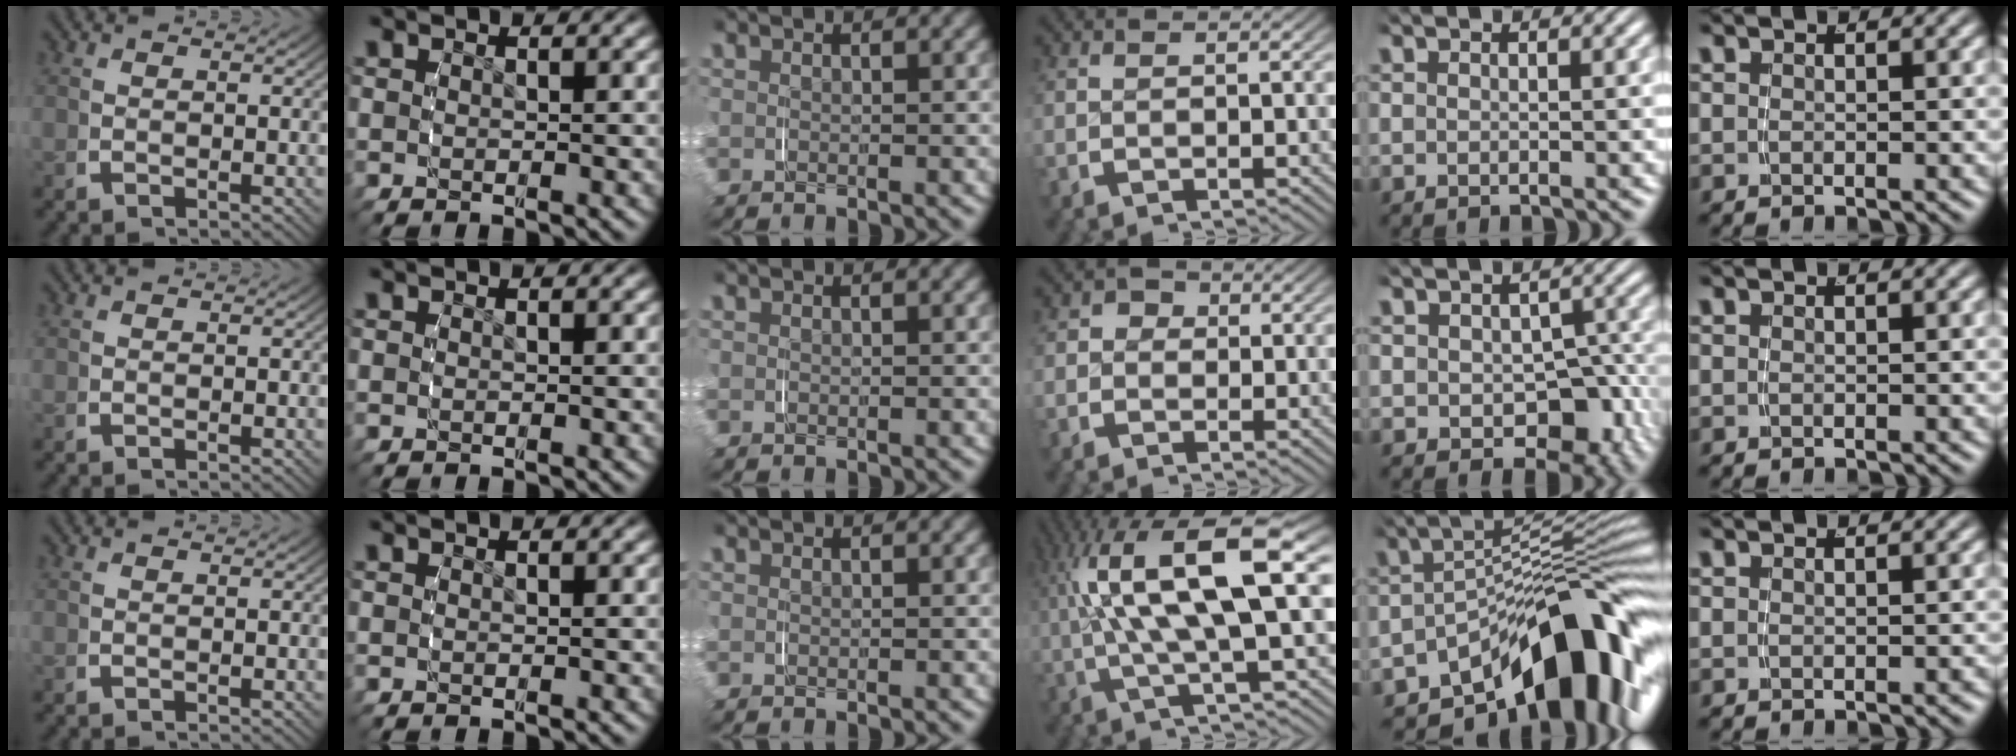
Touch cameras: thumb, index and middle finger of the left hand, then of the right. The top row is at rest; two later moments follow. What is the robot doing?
{"motion": "grasp_and_lifting", "object": "pencil case"}